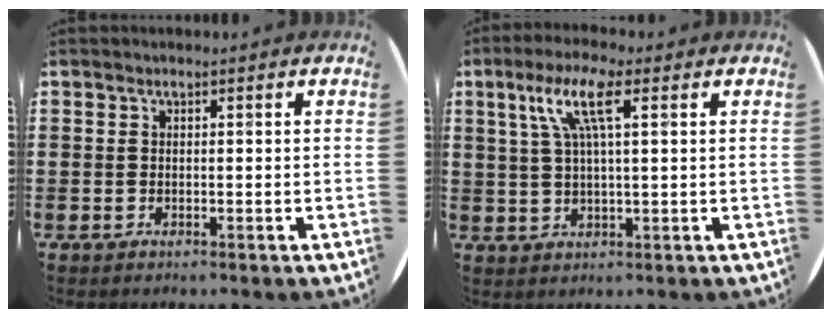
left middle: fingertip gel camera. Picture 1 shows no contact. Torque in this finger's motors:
{"motor_torque": [1.93, -0.21, 0.32, 0.14]}